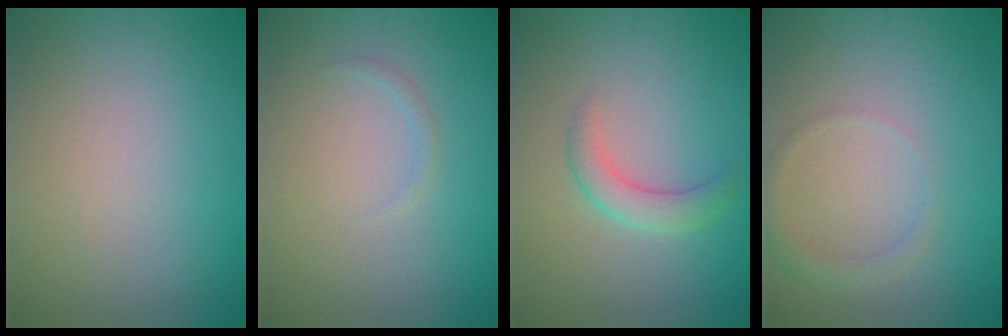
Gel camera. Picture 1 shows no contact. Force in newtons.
{"total": 0.7, "press": 0.7, "slide": 0.1}
{"total": 2.5, "press": 2.5, "slide": 0.1}
{"total": 1.4, "press": 1.4, "slide": 0.0}